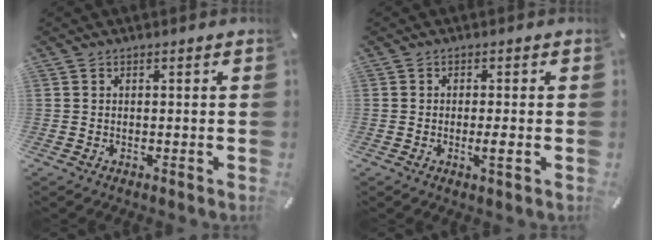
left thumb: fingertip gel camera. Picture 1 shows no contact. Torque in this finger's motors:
{"motor_torque": [0.29, 0.62, 0.34, -0.29, 0.11]}